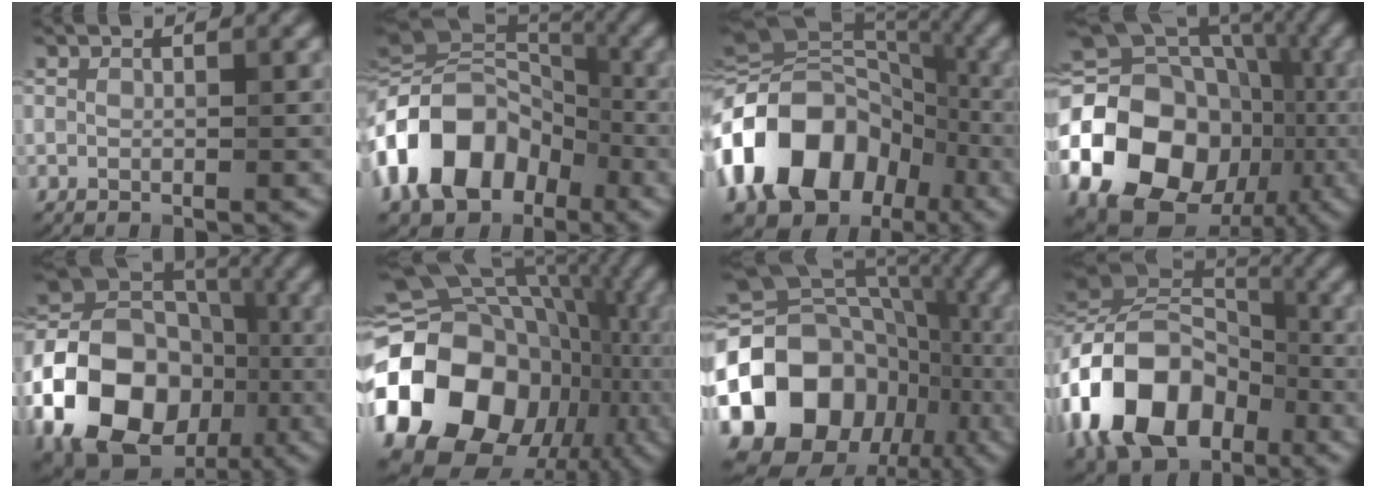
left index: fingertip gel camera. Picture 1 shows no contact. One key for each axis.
{"total": 12.9, "fx": -4.3, "fy": 9.1, "fz": 8.0, "tx": -0.157, "ty": 0.010, "tz": -0.083}
{"total": 14.5, "fx": -4.6, "fy": 10.7, "fz": 8.6, "tx": -0.168, "ty": 0.007, "tz": -0.086}
{"total": 20.0, "fx": -5.9, "fy": 16.0, "fz": 10.6, "tx": -0.200, "ty": -0.012, "tz": -0.114}
{"total": 17.6, "fx": -5.5, "fy": 13.7, "fz": 9.5, "tx": -0.191, "ty": -0.001, "tz": -0.111}
{"total": 18.5, "fx": -4.4, "fy": 15.0, "fz": 9.9, "tx": -0.190, "ty": -0.009, "tz": -0.073}
{"total": 18.1, "fx": -5.7, "fy": 14.6, "fz": 9.2, "tx": -0.193, "ty": 0.009, "tz": -0.102}
{"total": 13.5, "fx": -4.7, "fy": 9.1, "fz": 8.7, "tx": -0.187, "ty": 0.004, "tz": -0.098}